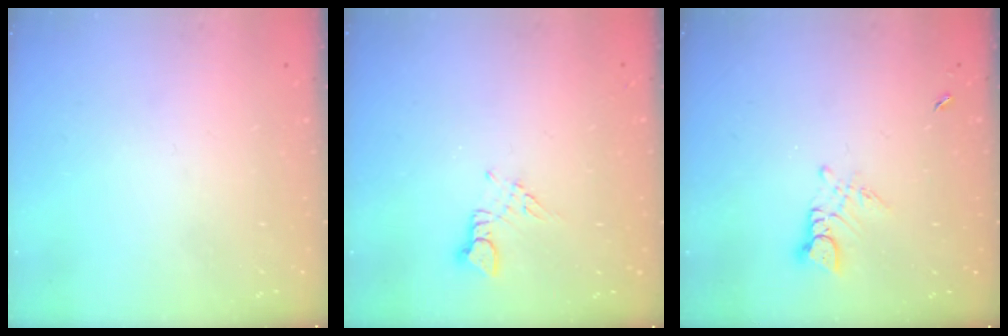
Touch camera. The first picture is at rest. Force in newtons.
{"total": 3.9, "press": 3.9, "slide": 0.5}
{"total": 3.0, "press": 2.9, "slide": 0.4}